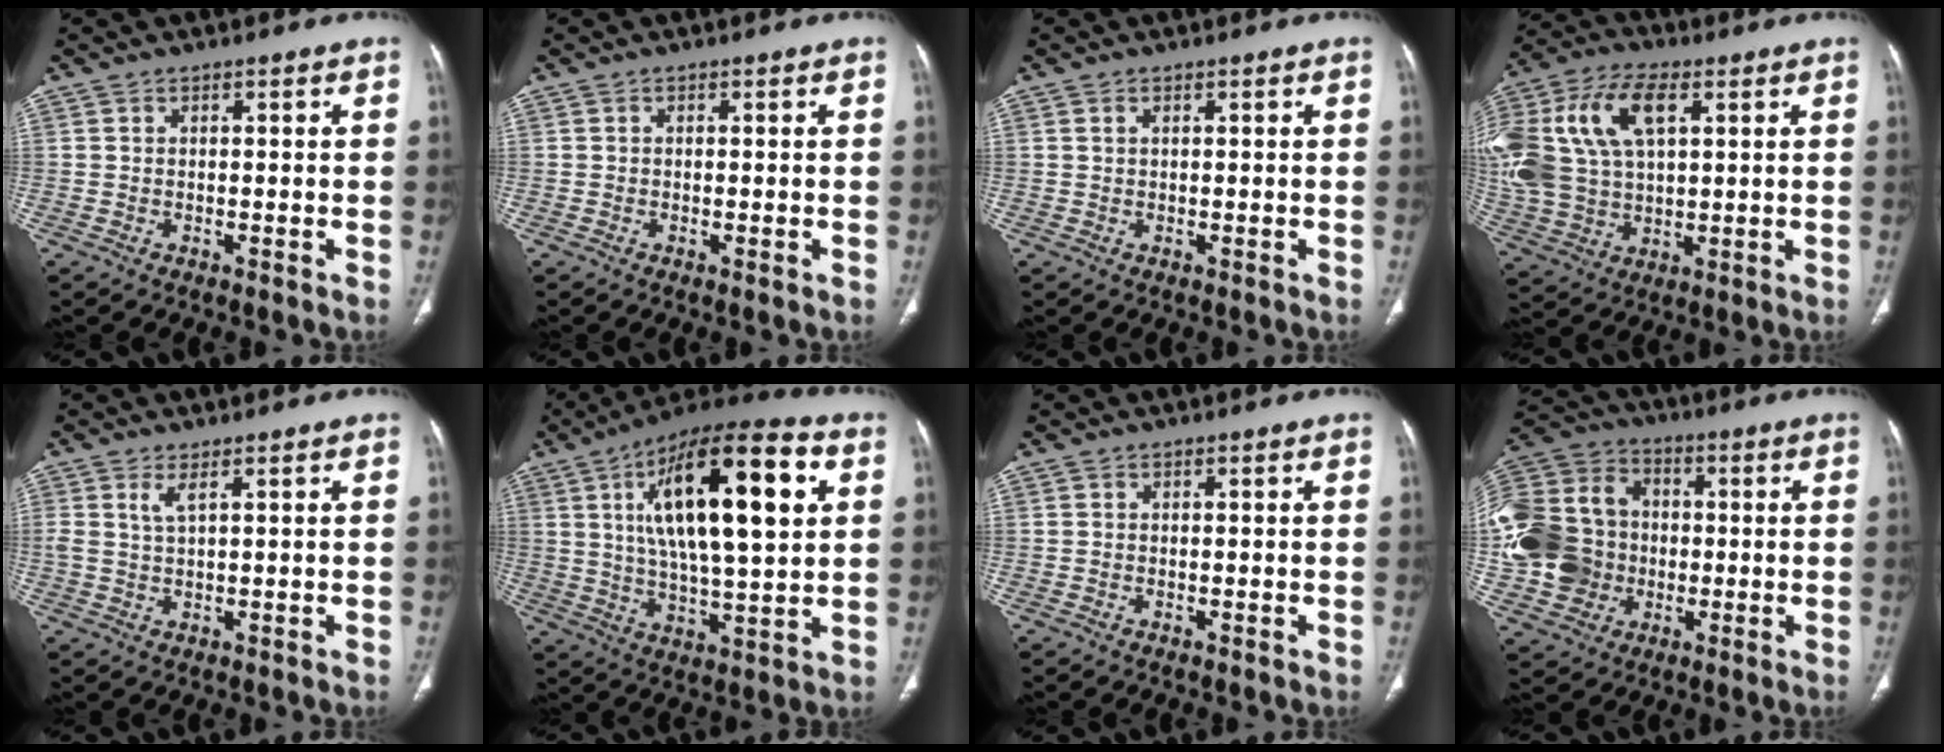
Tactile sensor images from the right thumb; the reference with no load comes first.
{"total": 0.5, "force": [-0.1, 0.2, 0.5], "torque": [-0.011, -0.002, -0.003]}
{"total": 0.6, "force": [0.3, 0.3, 0.4], "torque": [-0.011, 0.003, 0.006]}
{"total": 25.0, "force": [7.1, 15.4, 18.4], "torque": [-0.441, 0.031, 0.137]}
{"total": 2.3, "force": [1.2, 0.5, 1.9], "torque": [-0.048, -0.005, 0.030]}
{"total": 24.3, "force": [6.8, 8.5, 21.7], "torque": [-0.346, -0.001, 0.103]}
{"total": 0.0}
{"total": 21.9, "force": [-1.7, 18.5, 11.6], "torque": [-0.253, 0.033, -0.026]}